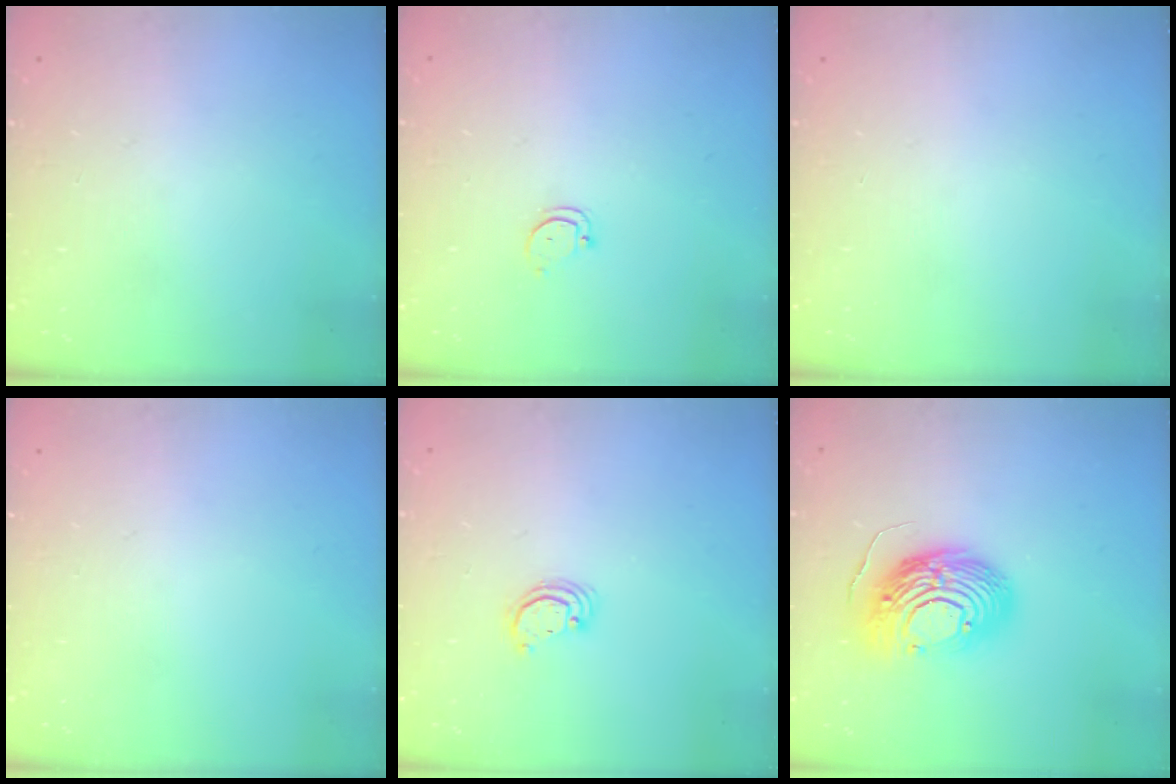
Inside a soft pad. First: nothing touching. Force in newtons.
{"total": 2.9, "press": 2.9, "slide": 0.2}
{"total": 0.0}
{"total": 0.0}
{"total": 2.8, "press": 2.8, "slide": 0.2}
{"total": 13.7, "press": 13.5, "slide": 2.3}